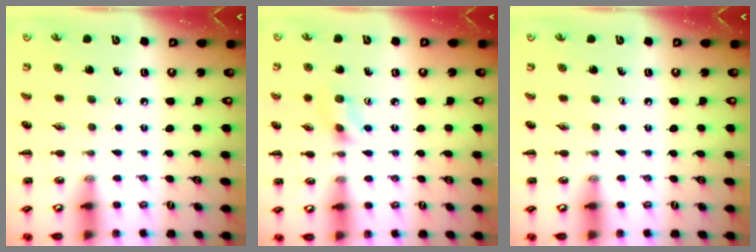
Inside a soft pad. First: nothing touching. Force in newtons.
{"total": 2.7, "press": 2.6, "slide": 0.8}
{"total": 0.0}